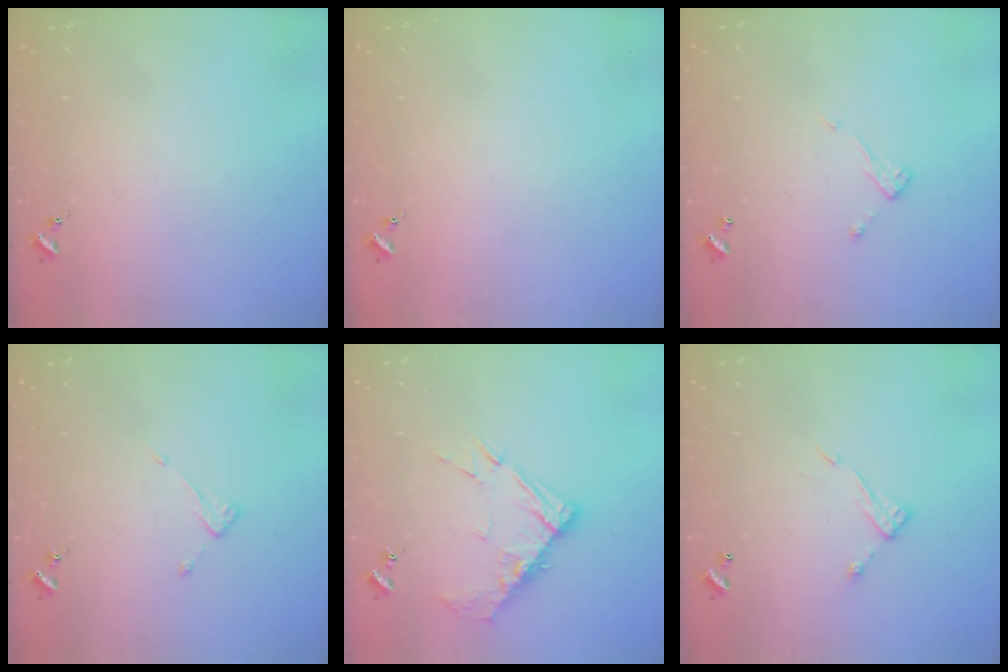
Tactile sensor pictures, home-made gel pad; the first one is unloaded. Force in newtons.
{"total": 0.0}
{"total": 5.3, "press": 5.3, "slide": 0.2}
{"total": 3.6, "press": 3.6, "slide": 0.2}
{"total": 11.1, "press": 11.0, "slide": 1.1}
{"total": 7.5, "press": 7.5, "slide": 0.2}